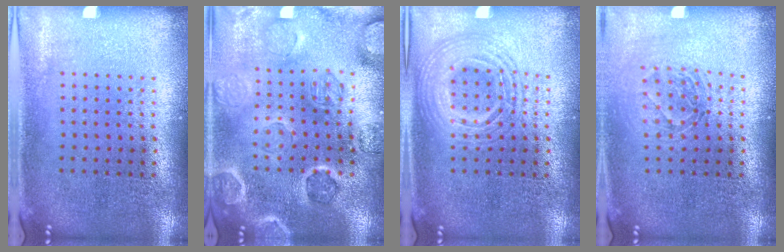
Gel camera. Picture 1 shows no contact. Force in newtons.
{"total": 2.5, "press": 2.5, "slide": 0.4}
{"total": 2.9, "press": 2.9, "slide": 0.3}
{"total": 1.4, "press": 1.2, "slide": 0.7}